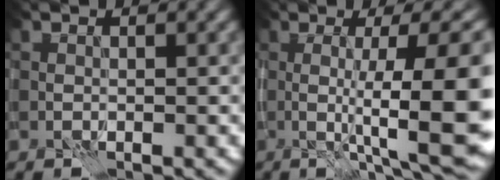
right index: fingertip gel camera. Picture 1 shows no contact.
{"total": 13.2, "force": [-1.1, 2.9, 12.9], "torque": [-0.162, 0.003, -0.002]}